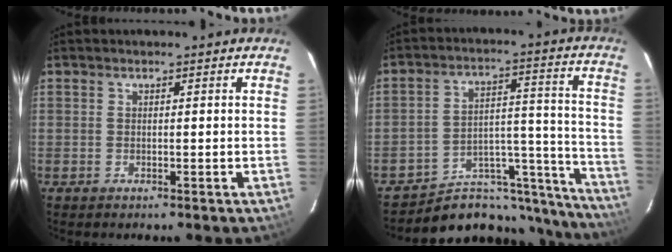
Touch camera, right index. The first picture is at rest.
{"total": 19.0, "force": [-16.5, 8.0, 4.8], "torque": [-0.055, 0.069, -0.222]}